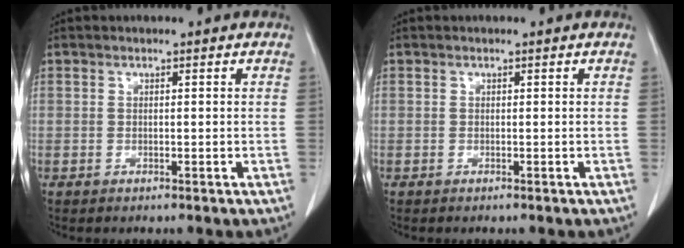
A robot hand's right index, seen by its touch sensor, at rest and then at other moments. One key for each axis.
{"total": 0.0}